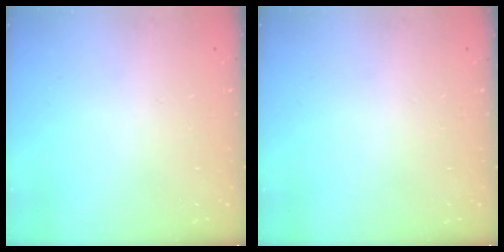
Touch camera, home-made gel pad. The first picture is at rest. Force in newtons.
{"total": 0.0}